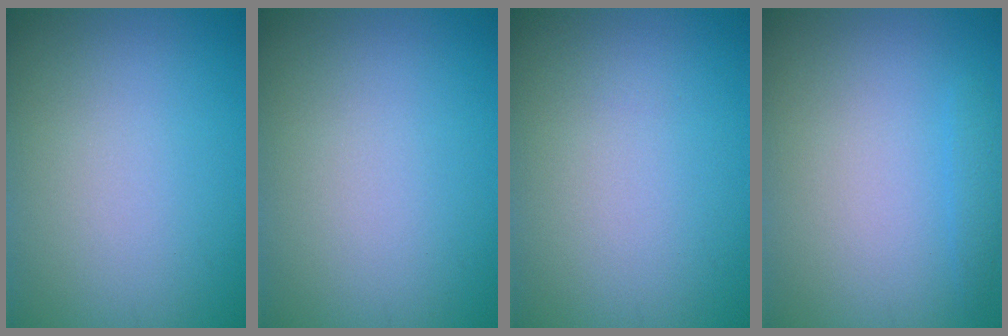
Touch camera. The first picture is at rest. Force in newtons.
{"total": 0.0}
{"total": 0.0}
{"total": 1.0, "press": 1.0, "slide": 0.1}